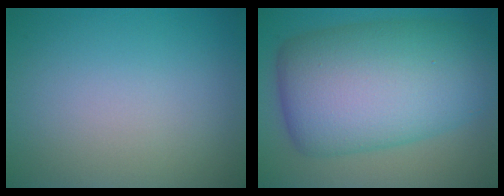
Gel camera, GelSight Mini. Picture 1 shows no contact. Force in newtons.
{"total": 13.3, "press": 13.3, "slide": 0.1}